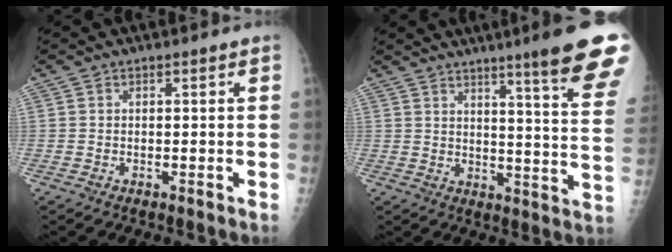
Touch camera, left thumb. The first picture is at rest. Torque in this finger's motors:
{"motor_torque": [2.97, 2.04, 1.87, -0.90, 0.24]}